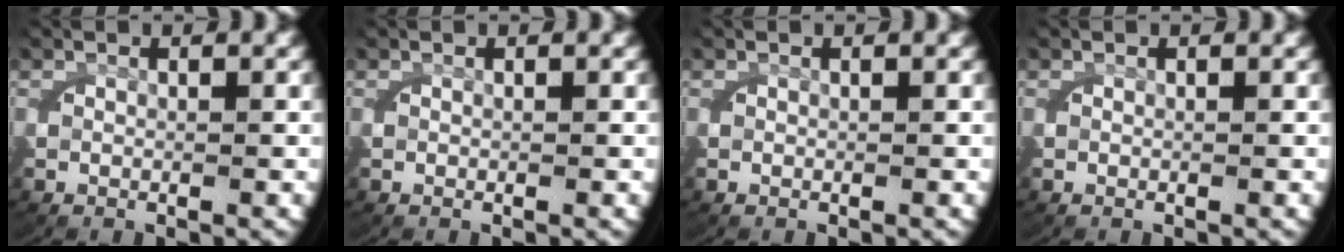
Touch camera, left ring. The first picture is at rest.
{"total": 0.0}
{"total": 0.0}
{"total": 0.0}